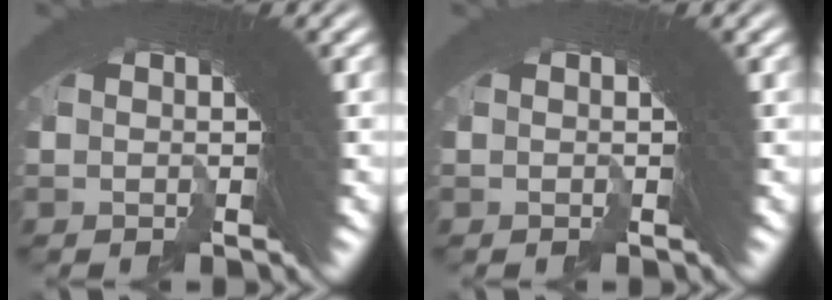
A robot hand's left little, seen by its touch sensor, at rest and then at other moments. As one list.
[{"total": 0.6, "force": [-0.2, -0.2, -0.5], "torque": [0.008, -0.001, -0.004]}]